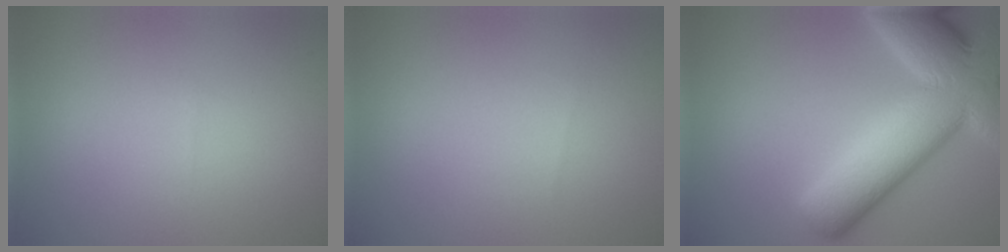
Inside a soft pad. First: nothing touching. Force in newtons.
{"total": 0.0}
{"total": 12.5, "press": 12.5, "slide": 0.5}